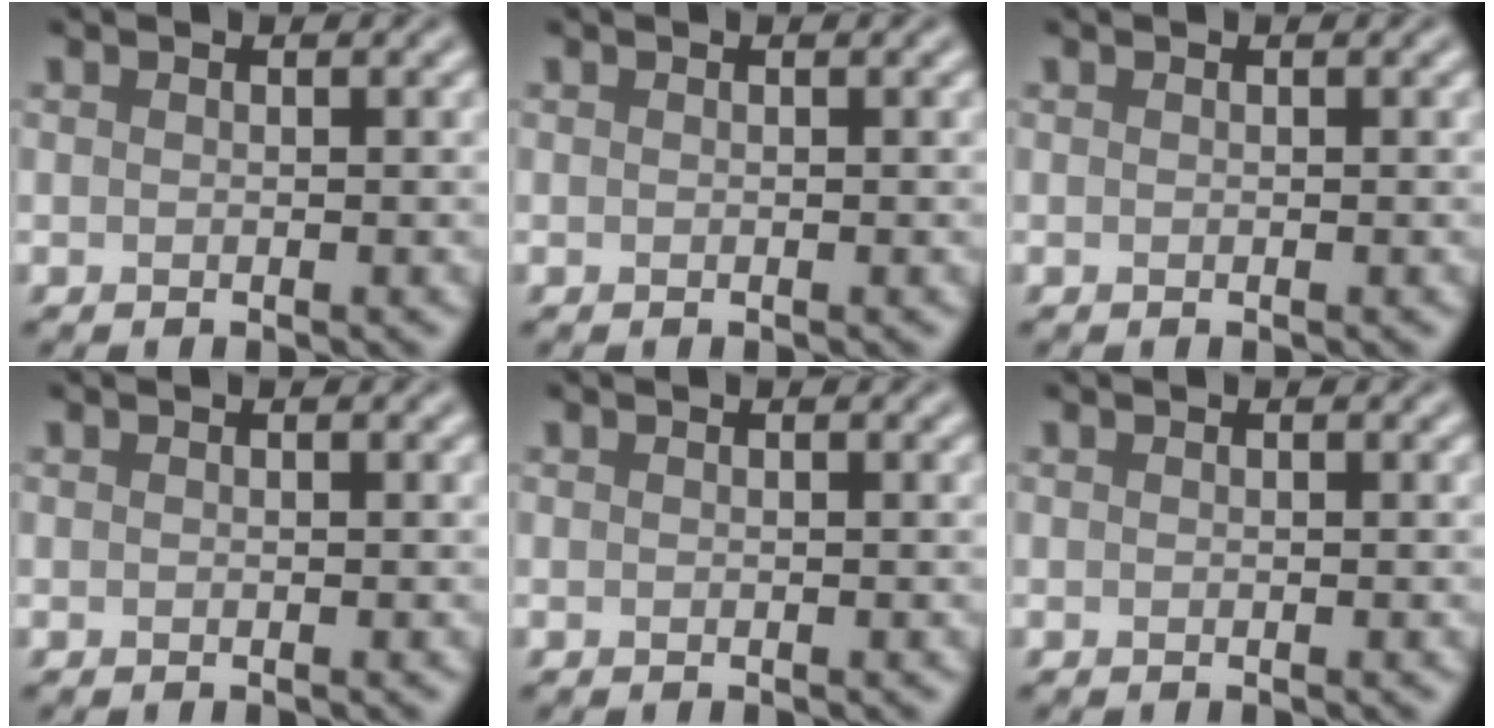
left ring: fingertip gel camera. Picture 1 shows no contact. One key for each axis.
{"total": 0.0}
{"total": 0.0}
{"total": 0.0}
{"total": 0.0}
{"total": 0.0}